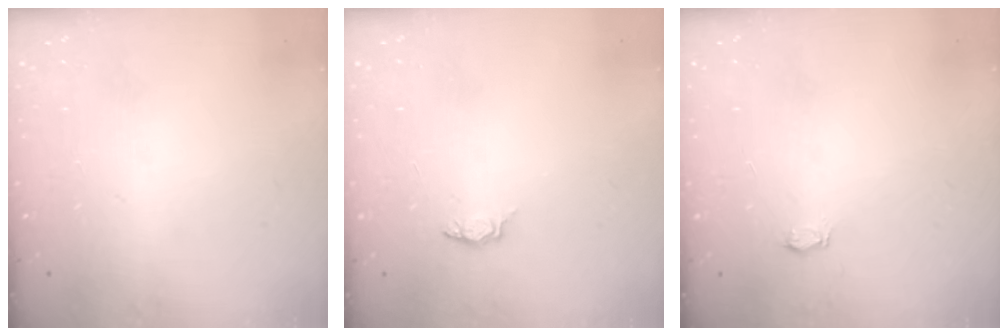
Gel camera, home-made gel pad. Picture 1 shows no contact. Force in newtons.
{"total": 3.7, "press": 3.7, "slide": 0.3}
{"total": 2.7, "press": 2.7, "slide": 0.3}